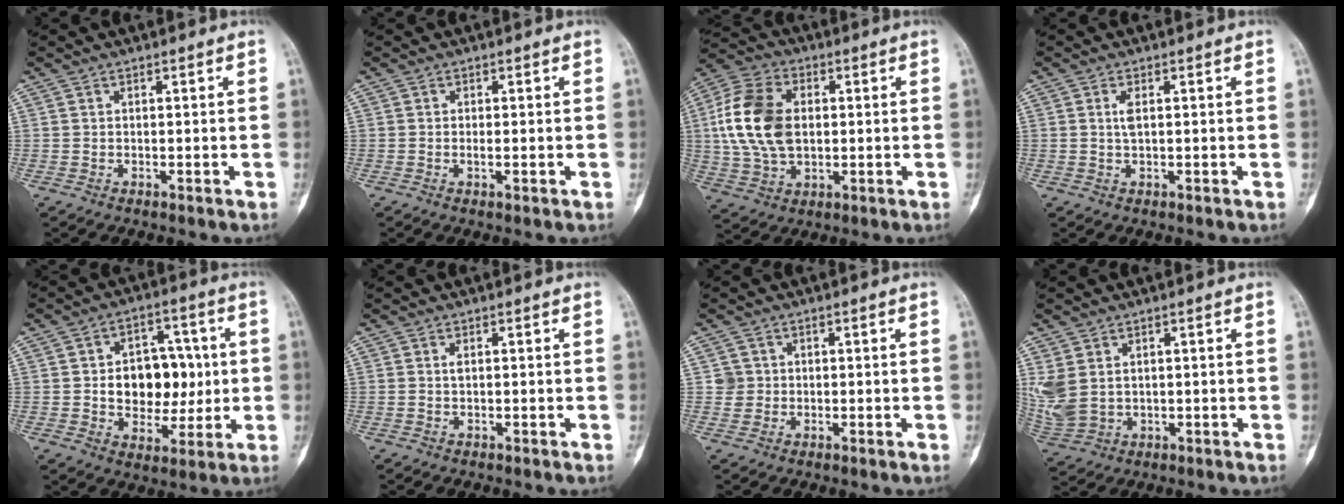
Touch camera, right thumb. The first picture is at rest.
{"total": 1.0, "force": [-0.2, 0.2, 1.0], "torque": [-0.018, -0.002, -0.002]}
{"total": 15.4, "force": [1.4, 10.2, 11.4], "torque": [-0.222, 0.011, 0.024]}
{"total": 1.8, "force": [0.3, 0.6, 1.7], "torque": [-0.038, 0.000, 0.008]}
{"total": 13.5, "force": [0.4, 9.8, 9.2], "torque": [-0.082, 0.015, 0.014]}
{"total": 0.6, "force": [0.0, 0.2, 0.5], "torque": [-0.011, 0.000, 0.000]}
{"total": 2.2, "force": [0.3, 2.2, 0.0], "torque": [0.016, 0.004, 0.003]}
{"total": 7.9, "force": [1.6, 5.8, 5.2], "torque": [-0.130, -0.005, 0.052]}